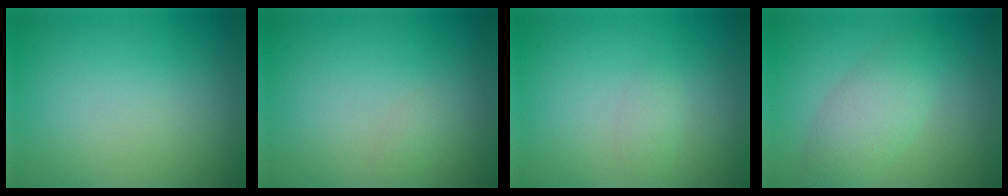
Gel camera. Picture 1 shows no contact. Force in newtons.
{"total": 0.6, "press": 0.6, "slide": 0.0}
{"total": 1.1, "press": 1.1, "slide": 0.0}
{"total": 3.6, "press": 3.6, "slide": 0.0}